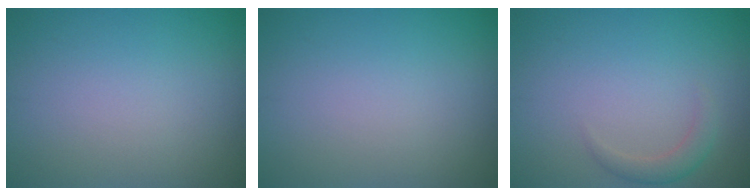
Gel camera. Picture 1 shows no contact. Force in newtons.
{"total": 0.0}
{"total": 1.7, "press": 1.7, "slide": 0.1}